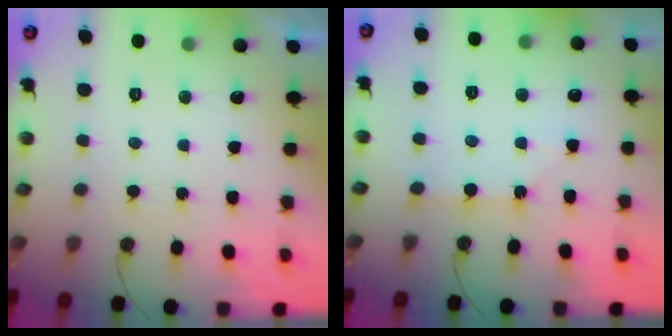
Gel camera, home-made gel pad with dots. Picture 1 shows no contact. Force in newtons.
{"total": 1.8, "press": 1.8, "slide": 0.3}